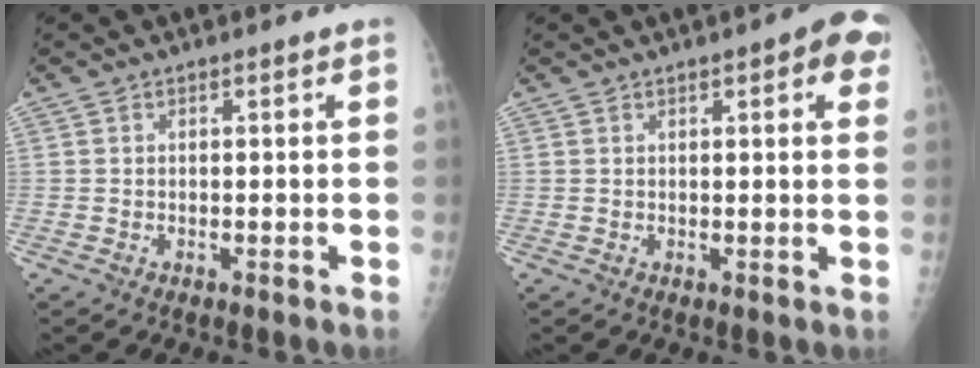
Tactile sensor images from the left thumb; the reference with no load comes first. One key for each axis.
{"total": 6.8, "fx": 3.0, "fy": 1.9, "fz": 5.8, "tx": -0.052, "ty": -0.002, "tz": 0.028}